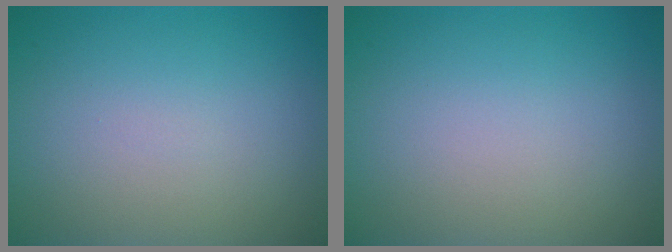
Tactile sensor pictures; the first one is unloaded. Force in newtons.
{"total": 0.0}